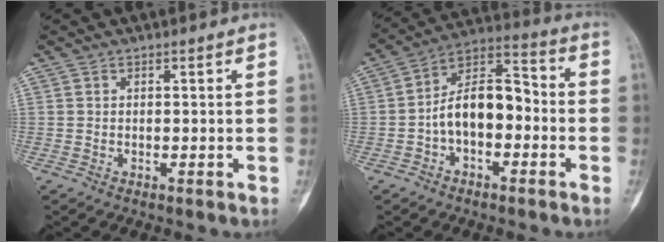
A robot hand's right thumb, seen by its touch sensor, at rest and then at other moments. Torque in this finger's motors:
{"motor_torque": [0.42, 0.35, 0.83, -0.81, 0.05]}